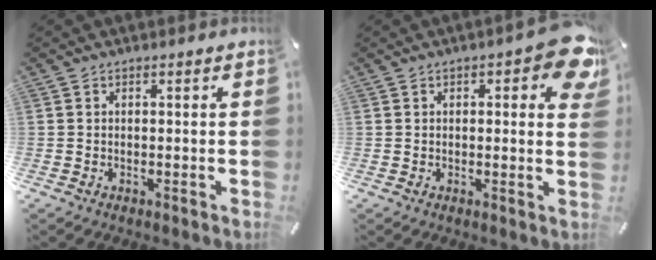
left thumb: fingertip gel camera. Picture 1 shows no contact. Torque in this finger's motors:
{"motor_torque": [0.34, -0.08, 0.49, 0.05, -0.01]}